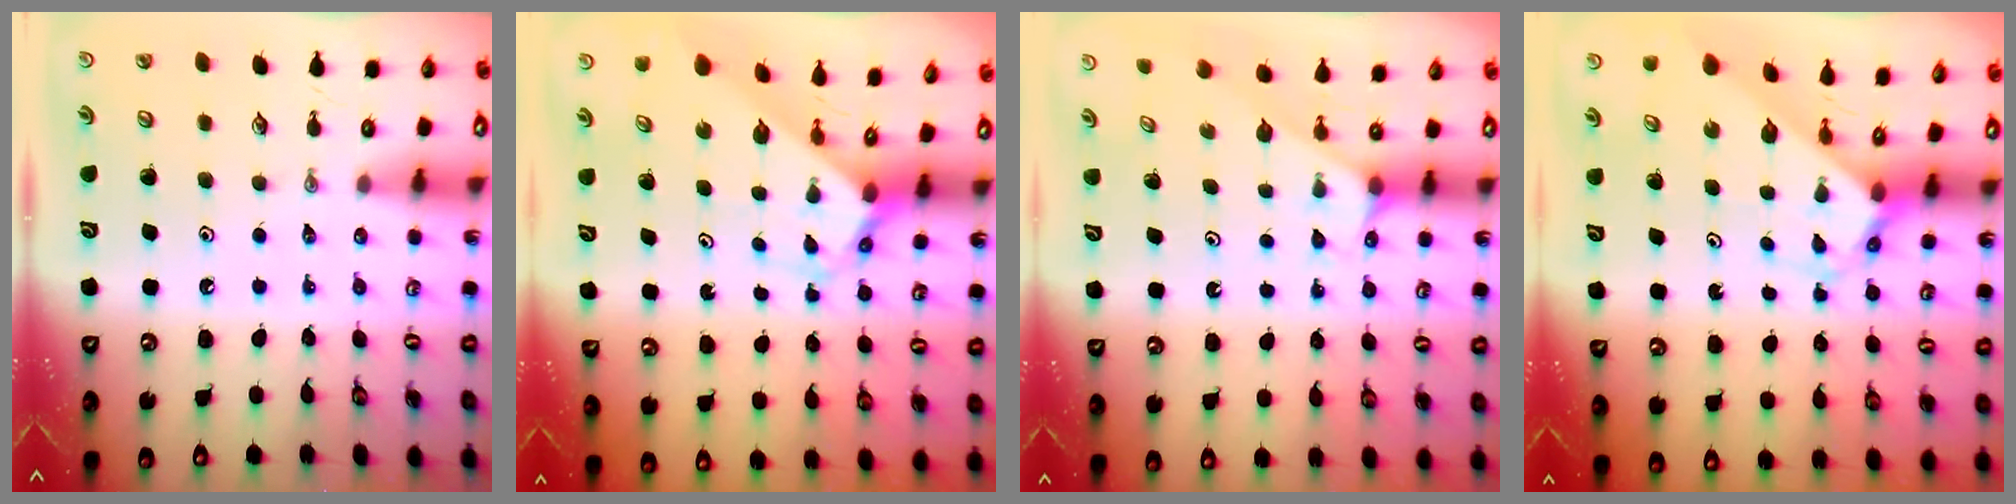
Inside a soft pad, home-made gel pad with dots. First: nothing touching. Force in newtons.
{"total": 2.7, "press": 2.7, "slide": 0.3}
{"total": 2.1, "press": 2.1, "slide": 0.4}
{"total": 2.6, "press": 2.6, "slide": 0.2}